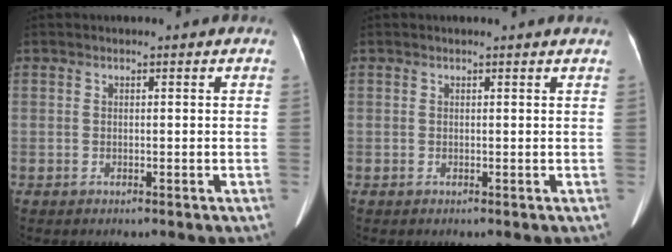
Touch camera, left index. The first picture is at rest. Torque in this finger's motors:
{"motor_torque": [0.31, -0.90, 0.06, 0.03]}